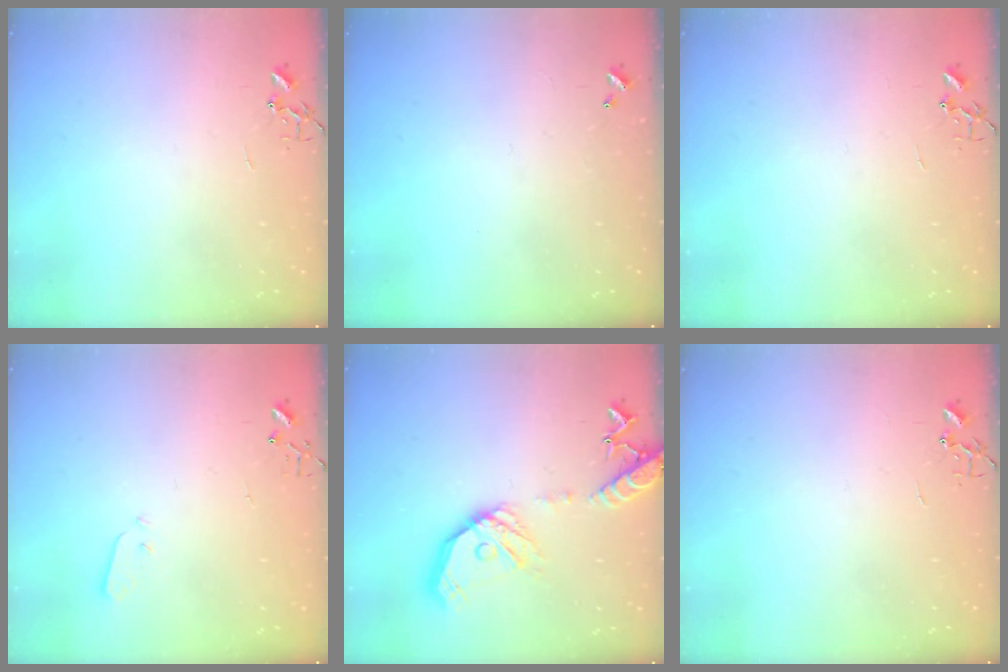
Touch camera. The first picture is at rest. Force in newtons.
{"total": 0.0}
{"total": 0.0}
{"total": 3.5, "press": 3.5, "slide": 0.2}
{"total": 17.9, "press": 17.7, "slide": 2.6}
{"total": 0.0}